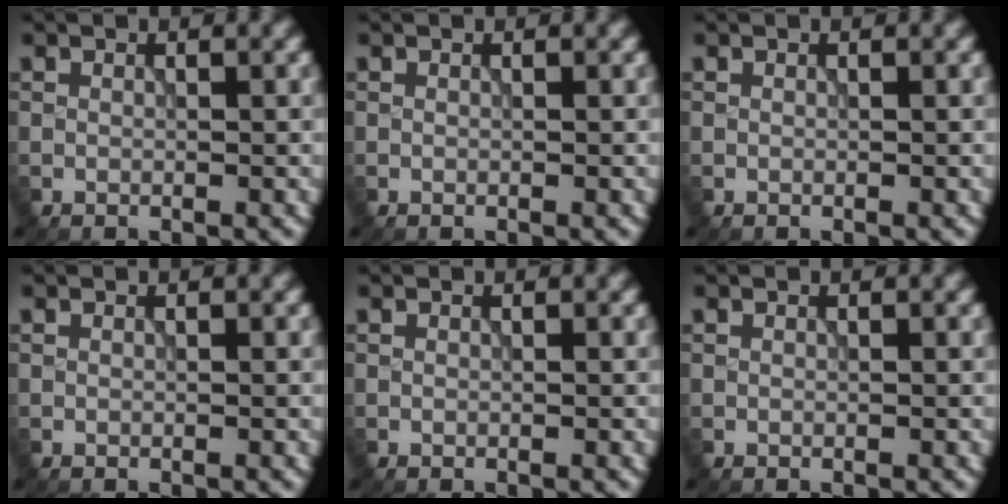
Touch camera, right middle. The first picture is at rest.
{"total": 0.0}
{"total": 0.0}
{"total": 0.0}
{"total": 0.0}
{"total": 0.0}